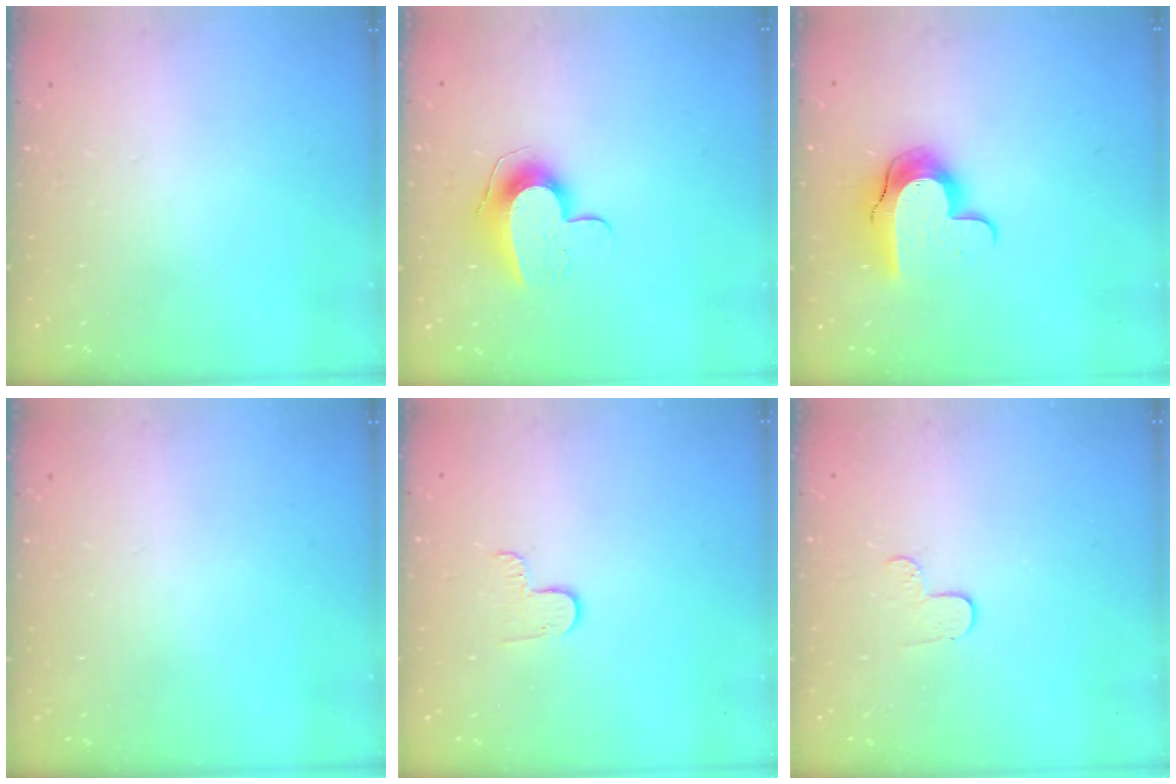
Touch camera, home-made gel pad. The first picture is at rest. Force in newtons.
{"total": 9.7, "press": 9.6, "slide": 0.8}
{"total": 10.5, "press": 10.5, "slide": 0.9}
{"total": 0.0}
{"total": 3.1, "press": 3.1, "slide": 0.4}
{"total": 4.9, "press": 4.9, "slide": 0.5}